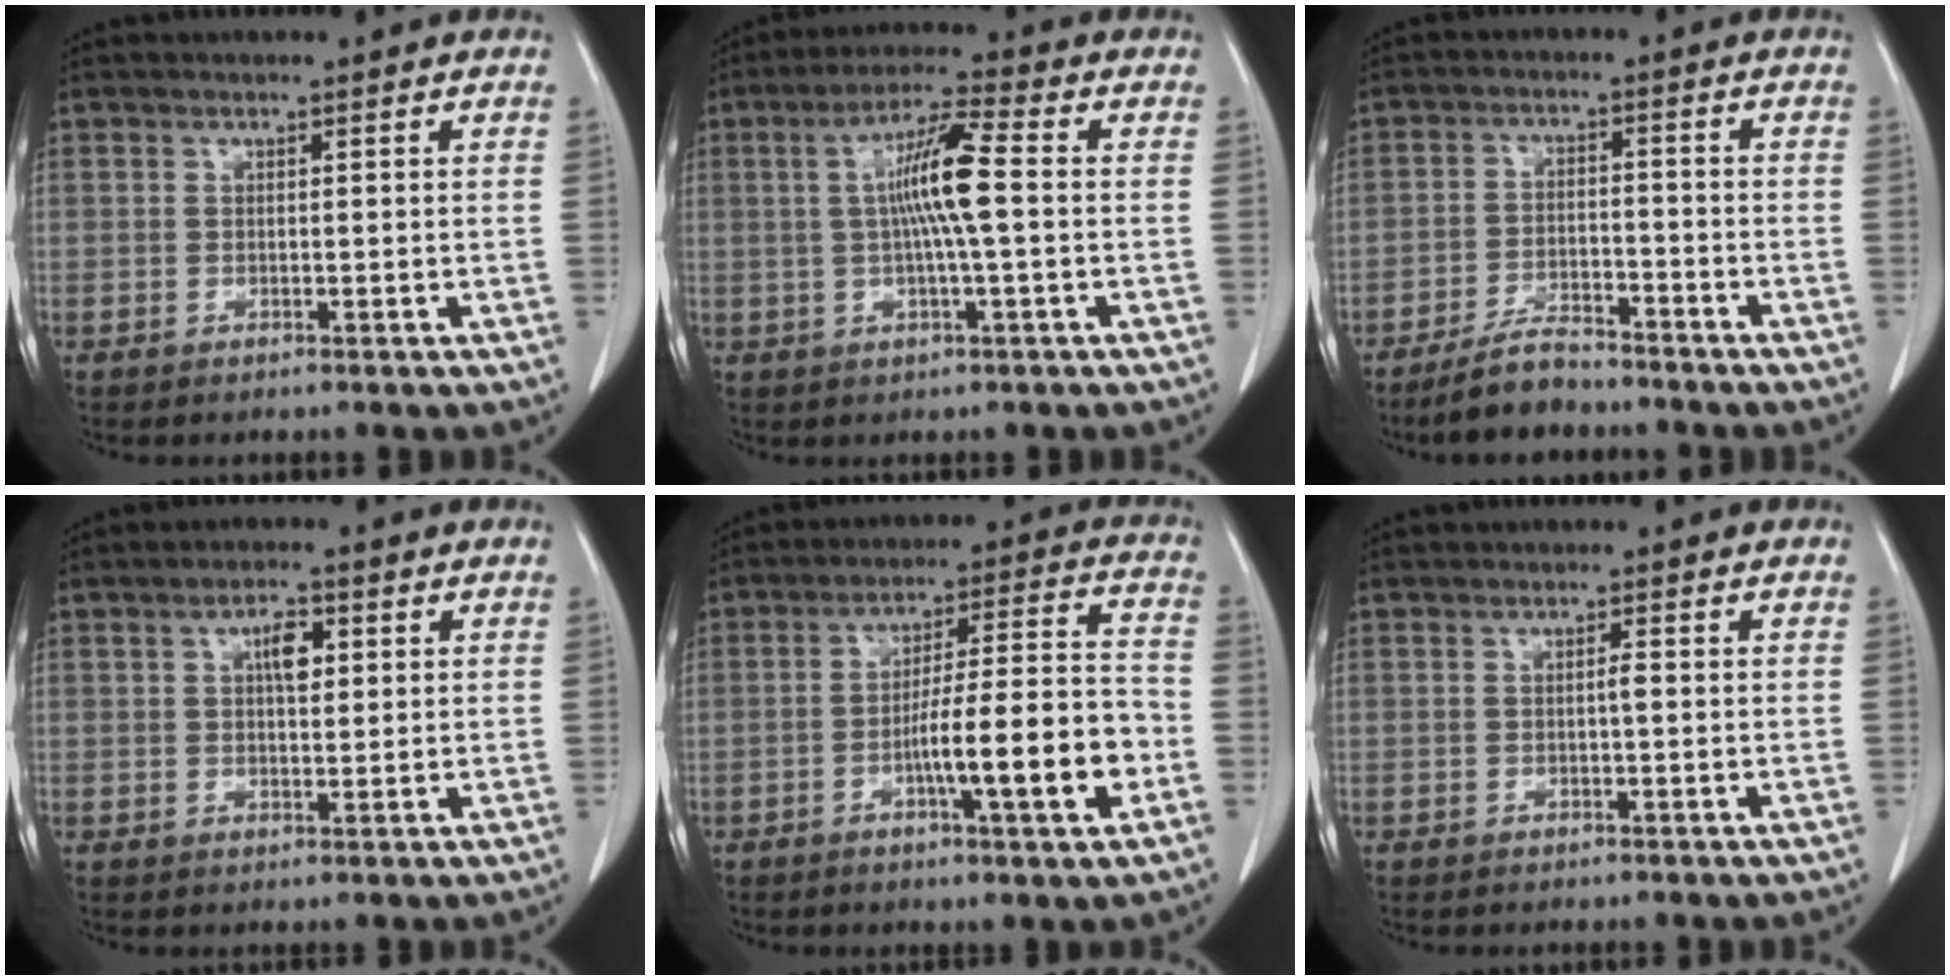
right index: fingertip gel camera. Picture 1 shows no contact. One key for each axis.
{"total": 8.9, "fx": 0.5, "fy": 0.2, "fz": 8.9, "tx": -0.166, "ty": 0.007, "tz": 0.004}
{"total": 6.0, "fx": -5.4, "fy": 1.4, "fz": 2.3, "tx": -0.047, "ty": -0.009, "tz": -0.097}
{"total": 3.6, "fx": 1.1, "fy": 1.5, "fz": 3.1, "tx": -0.052, "ty": 0.004, "tz": 0.017}
{"total": 13.5, "fx": -4.4, "fy": 0.7, "fz": 12.7, "tx": -0.202, "ty": 0.008, "tz": -0.067}
{"total": 0.9, "fx": -0.1, "fy": 0.0, "fz": 0.9, "tx": -0.016, "ty": 0.001, "tz": -0.002}